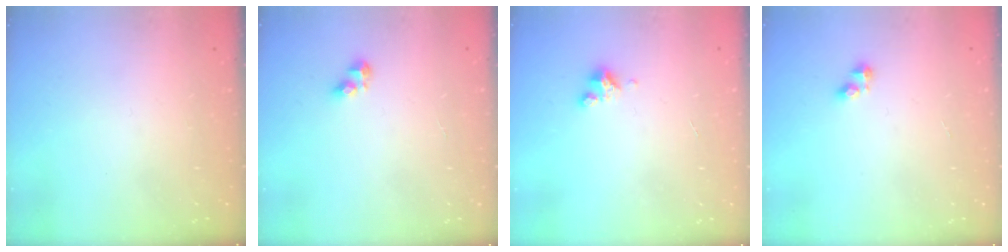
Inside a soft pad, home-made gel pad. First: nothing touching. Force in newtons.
{"total": 4.8, "press": 4.7, "slide": 0.4}
{"total": 3.1, "press": 3.1, "slide": 0.4}
{"total": 2.5, "press": 2.5, "slide": 0.3}